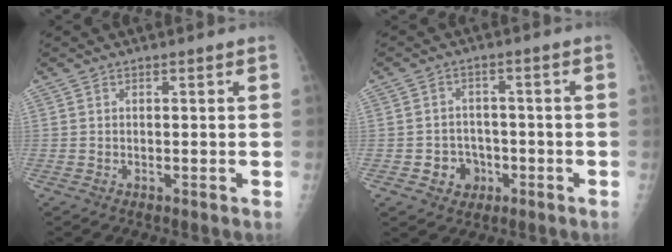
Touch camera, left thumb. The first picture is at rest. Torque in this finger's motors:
{"motor_torque": [-0.15, 0.15, 0.18, 0.15, 0.00]}